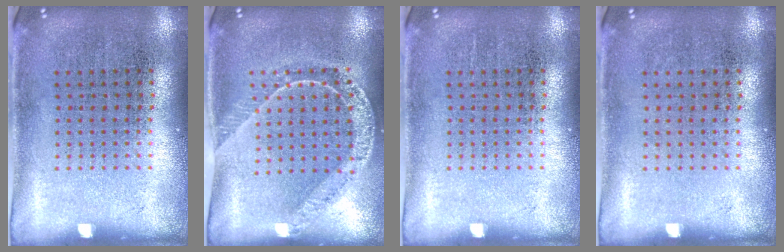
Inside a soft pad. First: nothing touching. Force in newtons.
{"total": 1.6, "press": 1.5, "slide": 0.5}
{"total": 0.0}
{"total": 0.0}